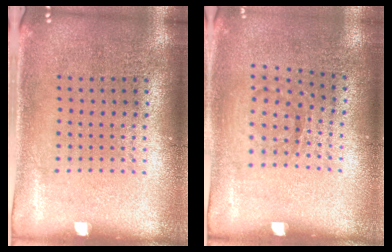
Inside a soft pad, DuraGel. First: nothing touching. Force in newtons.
{"total": 1.0, "press": 0.7, "slide": 0.7}